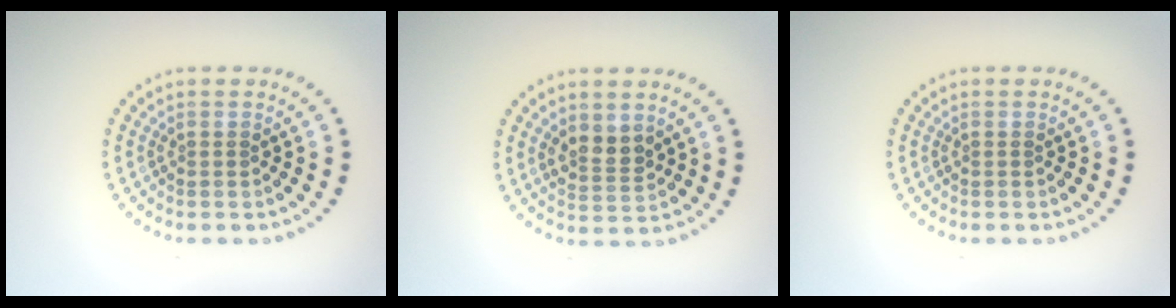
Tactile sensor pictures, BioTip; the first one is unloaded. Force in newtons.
{"total": 2.5, "press": 2.3, "slide": 1.0}
{"total": 0.0}